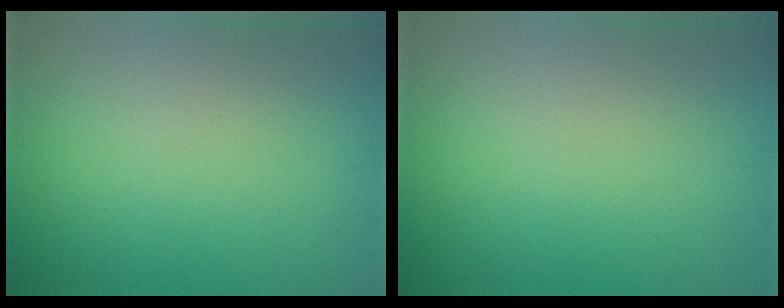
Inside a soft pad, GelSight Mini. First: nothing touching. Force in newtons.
{"total": 0.0}